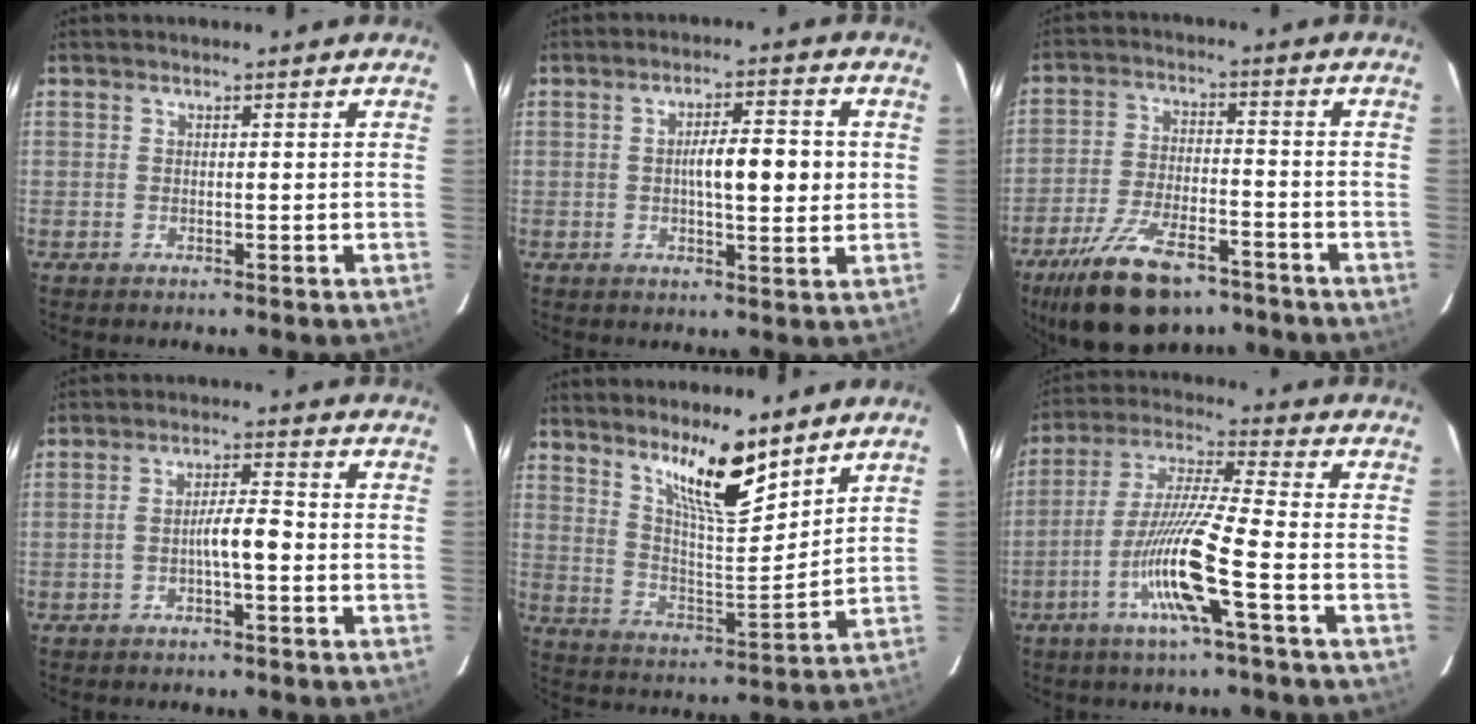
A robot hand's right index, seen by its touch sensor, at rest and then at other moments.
{"total": 7.7, "force": [0.5, 1.8, 7.5], "torque": [-0.120, 0.009, 0.006]}
{"total": 13.5, "force": [-9.4, 4.7, 8.4], "torque": [-0.163, -0.013, -0.161]}
{"total": 4.7, "force": [-1.3, 0.8, 4.4], "torque": [-0.077, 0.015, -0.021]}
{"total": 10.8, "force": [7.8, 1.6, 7.4], "torque": [-0.129, -0.015, 0.144]}
{"total": 13.0, "force": [-4.9, -0.6, 12.0], "torque": [-0.241, -0.005, -0.098]}